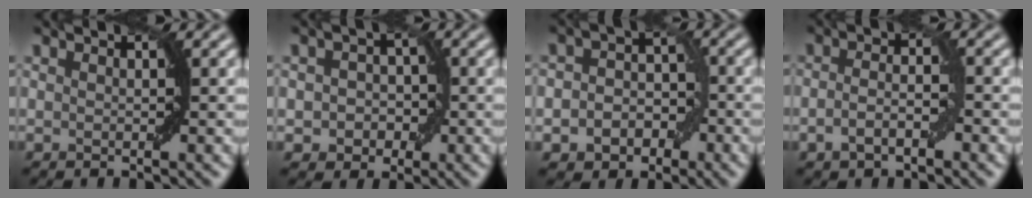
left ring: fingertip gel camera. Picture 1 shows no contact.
{"total": 2.7, "force": [-0.5, 2.3, 1.3], "torque": [-0.007, -0.001, -0.011]}
{"total": 4.8, "force": [-1.7, 3.8, 2.4], "torque": [-0.008, -0.001, -0.037]}
{"total": 2.8, "force": [-1.0, 1.2, 2.3], "torque": [-0.042, 0.000, -0.021]}